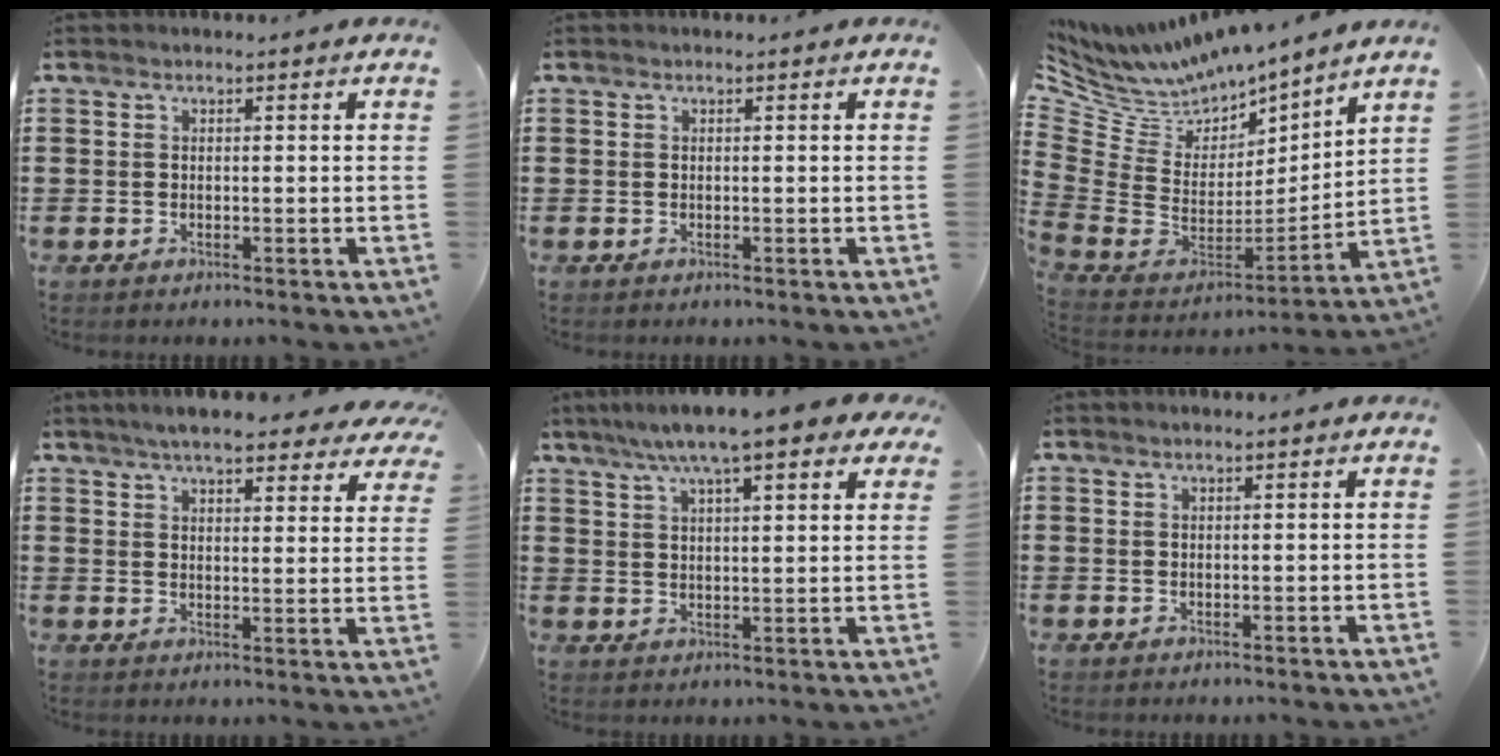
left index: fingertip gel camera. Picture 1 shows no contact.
{"total": 0.0}
{"total": 7.1, "force": [6.6, 2.7, 0.2], "torque": [-0.064, -0.065, 0.116]}
{"total": 6.3, "force": [5.7, 0.6, 2.6], "torque": [-0.062, -0.017, 0.101]}
{"total": 8.2, "force": [6.3, 1.0, 5.2], "torque": [-0.119, -0.004, 0.111]}
{"total": 0.8, "force": [0.5, 0.0, 0.5], "torque": [-0.010, 0.000, 0.010]}